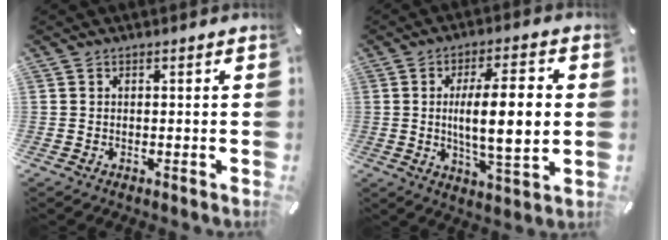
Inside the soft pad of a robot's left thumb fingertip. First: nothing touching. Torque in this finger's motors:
{"motor_torque": [0.67, 0.85, 2.07, -0.71, 0.62]}